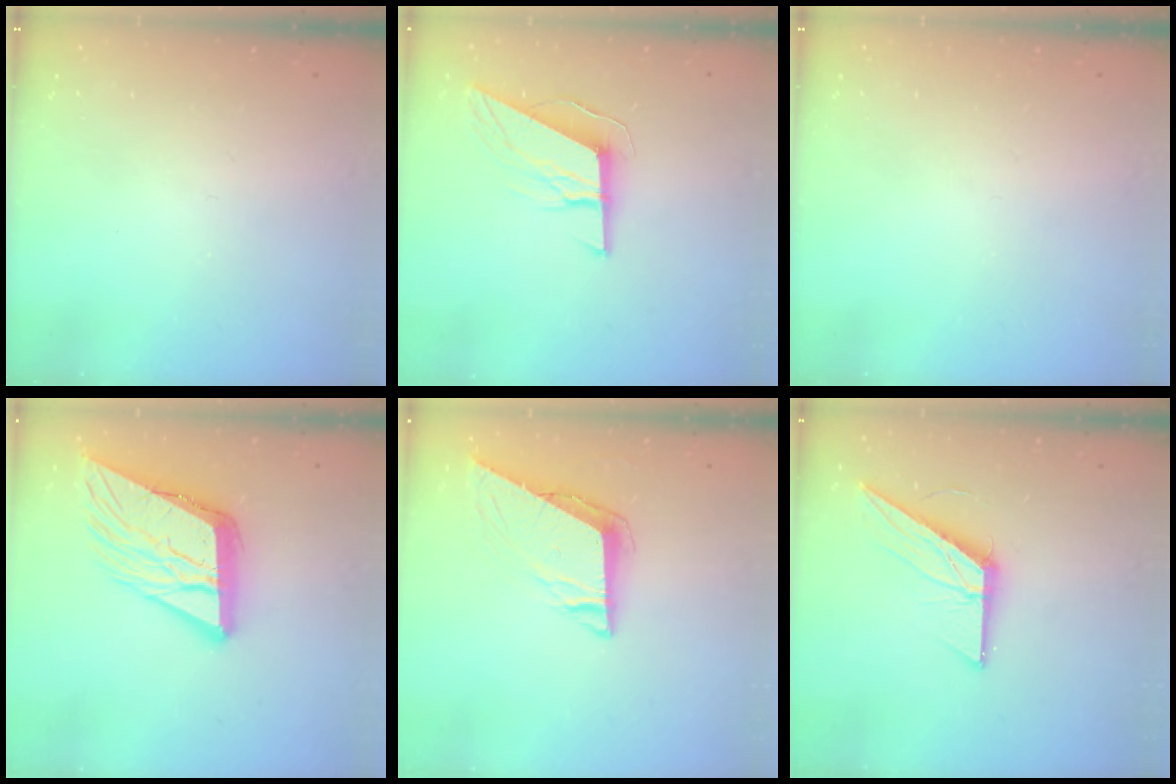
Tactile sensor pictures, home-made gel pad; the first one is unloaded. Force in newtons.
{"total": 10.1, "press": 10.0, "slide": 1.6}
{"total": 0.0}
{"total": 16.4, "press": 16.2, "slide": 2.8}
{"total": 8.0, "press": 8.0, "slide": 0.8}
{"total": 12.7, "press": 12.7, "slide": 0.6}